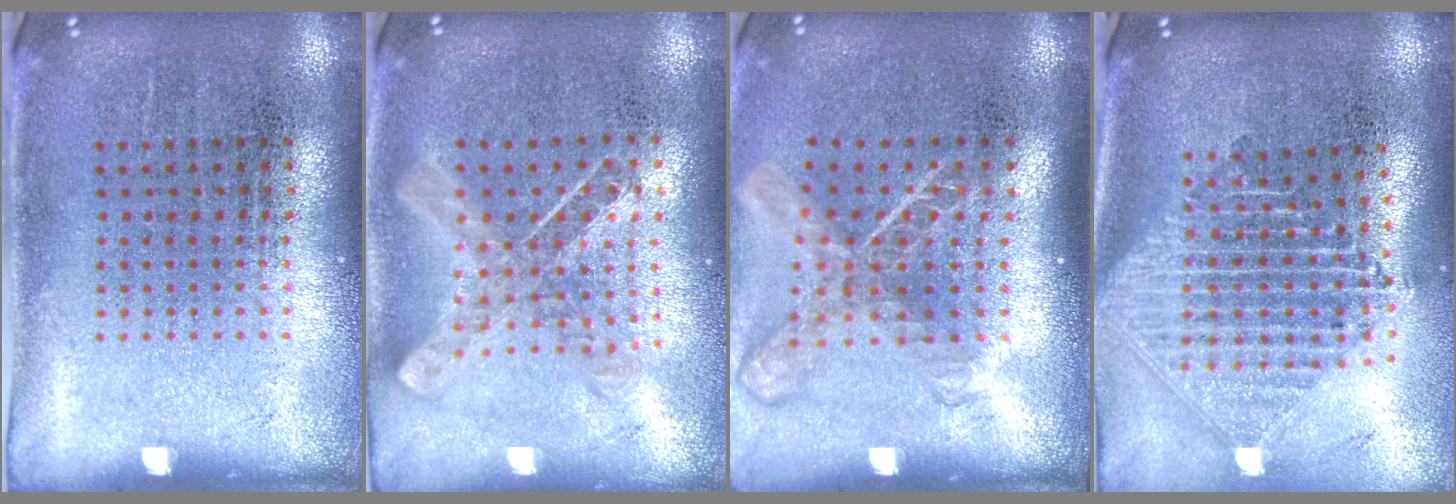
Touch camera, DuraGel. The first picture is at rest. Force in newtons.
{"total": 0.9, "press": 0.9, "slide": 0.1}
{"total": 2.0, "press": 1.4, "slide": 1.3}
{"total": 2.3, "press": 1.8, "slide": 1.4}